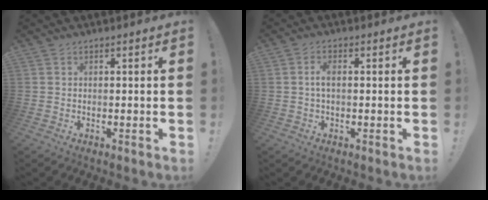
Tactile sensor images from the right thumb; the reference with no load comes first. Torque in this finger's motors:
{"motor_torque": [-0.09, 0.09, 0.07, 0.15, 0.08]}